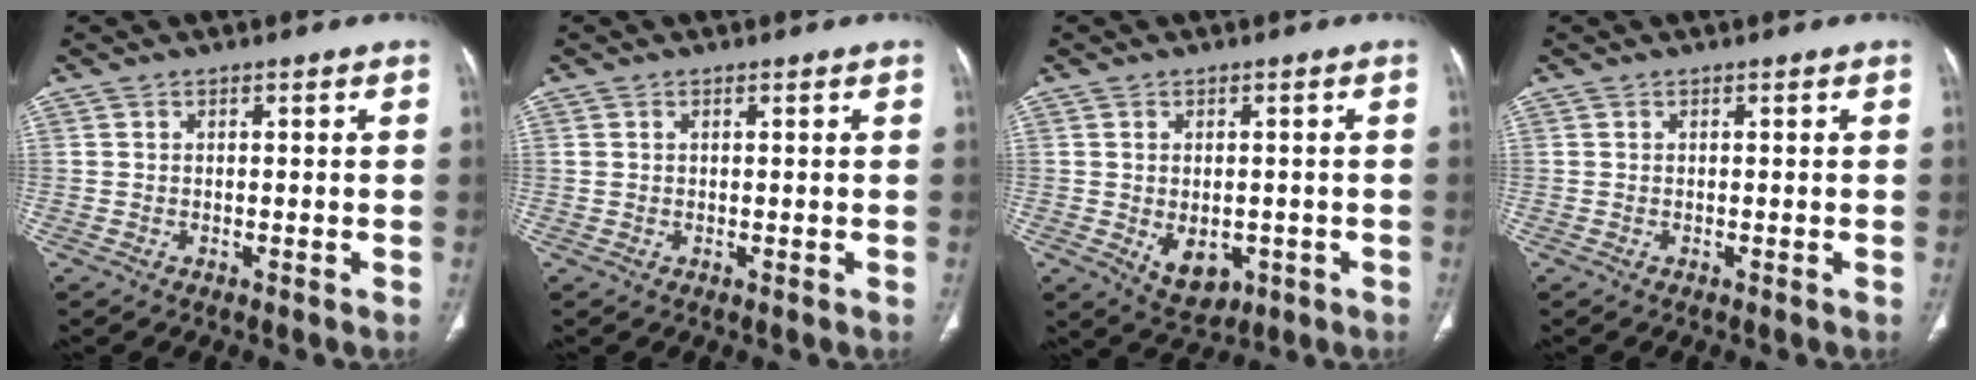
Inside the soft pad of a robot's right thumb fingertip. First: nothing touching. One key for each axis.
{"total": 0.6, "fx": 0.3, "fy": 0.3, "fz": 0.4, "tx": -0.011, "ty": 0.010, "tz": 0.008}
{"total": 7.1, "fx": -1.6, "fy": 5.0, "fz": 4.9, "tx": -0.051, "ty": -0.005, "tz": -0.003}
{"total": 0.0}